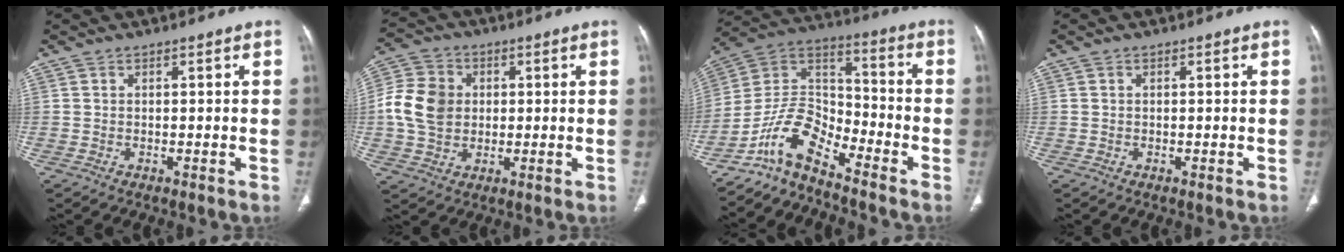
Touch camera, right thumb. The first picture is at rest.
{"total": 10.4, "force": [0.6, 8.5, 6.0], "torque": [-0.104, 0.012, 0.007]}
{"total": 10.7, "force": [-8.6, 3.9, 5.0], "torque": [-0.091, 0.093, -0.175]}
{"total": 0.0}